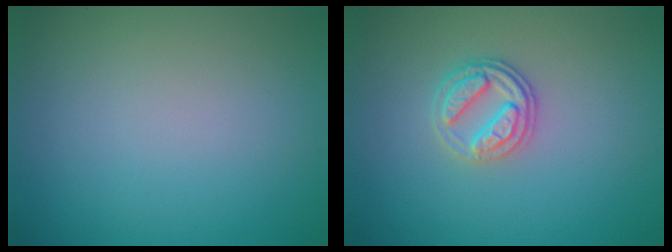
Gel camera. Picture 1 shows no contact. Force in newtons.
{"total": 2.6, "press": 2.5, "slide": 0.8}